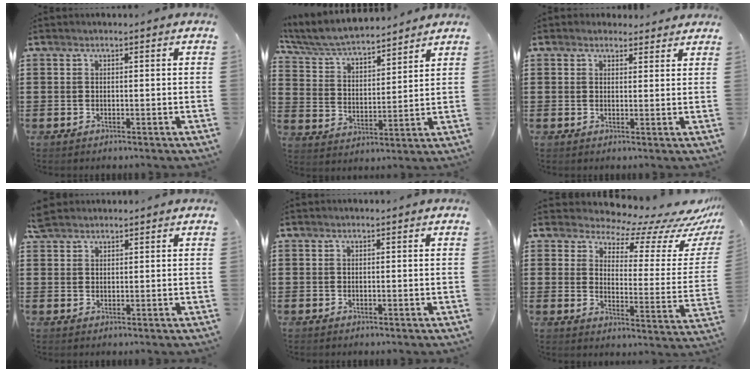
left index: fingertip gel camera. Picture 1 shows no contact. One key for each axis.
{"total": 6.2, "fx": 5.9, "fy": 0.7, "fz": 2.0, "tx": -0.065, "ty": -0.035, "tz": 0.100}
{"total": 2.1, "fx": 1.9, "fy": 1.0, "fz": 0.1, "tx": -0.001, "ty": 0.001, "tz": 0.035}
{"total": 2.3, "fx": 2.1, "fy": 0.8, "fz": 0.5, "tx": -0.014, "ty": 0.004, "tz": 0.042}
{"total": 0.0}
{"total": 6.8, "fx": 6.1, "fy": 1.9, "fz": 2.4, "tx": -0.048, "ty": -0.057, "tz": 0.097}